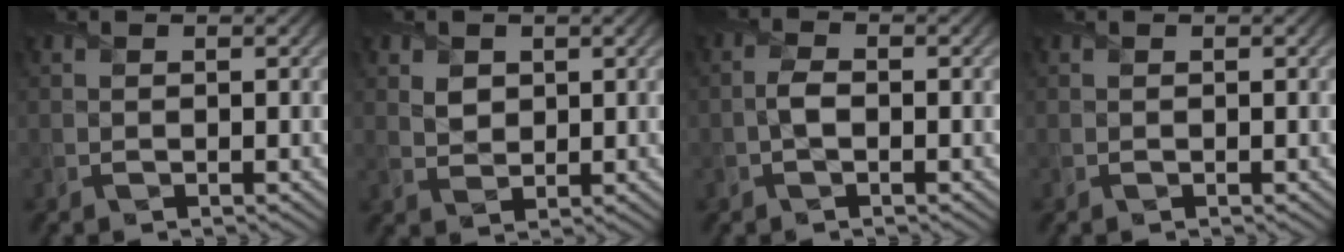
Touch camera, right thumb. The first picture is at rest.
{"total": 2.1, "force": [0.9, 1.7, 0.6], "torque": [-0.016, -0.005, 0.021]}
{"total": 1.7, "force": [-0.8, 0.9, 1.2], "torque": [-0.024, 0.001, -0.017]}
{"total": 0.0}